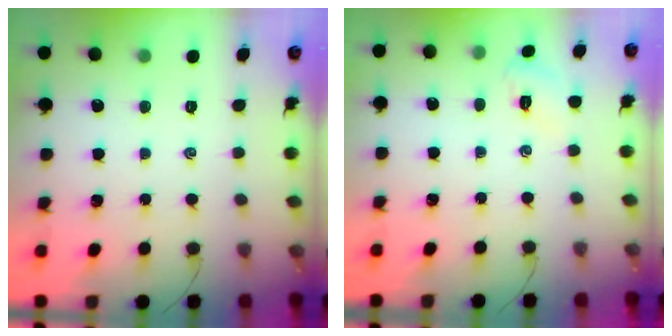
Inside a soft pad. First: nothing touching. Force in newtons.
{"total": 3.4, "press": 3.3, "slide": 1.0}